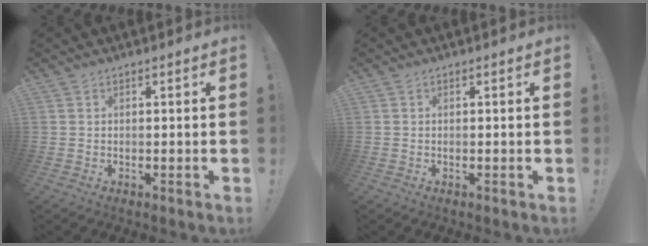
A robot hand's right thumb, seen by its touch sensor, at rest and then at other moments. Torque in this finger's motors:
{"motor_torque": [0.04, -0.32, 0.13, -0.22, 0.06]}